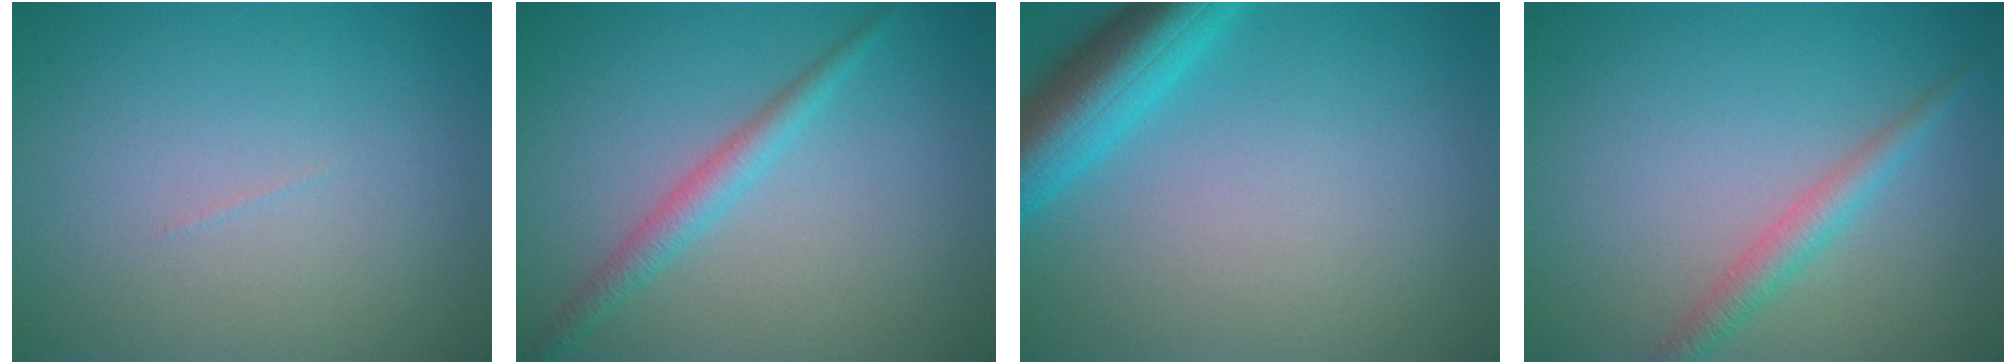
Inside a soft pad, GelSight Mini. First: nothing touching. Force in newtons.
{"total": 2.2, "press": 2.2, "slide": 0.1}
{"total": 5.9, "press": 5.9, "slide": 0.4}
{"total": 2.3, "press": 2.3, "slide": 0.1}